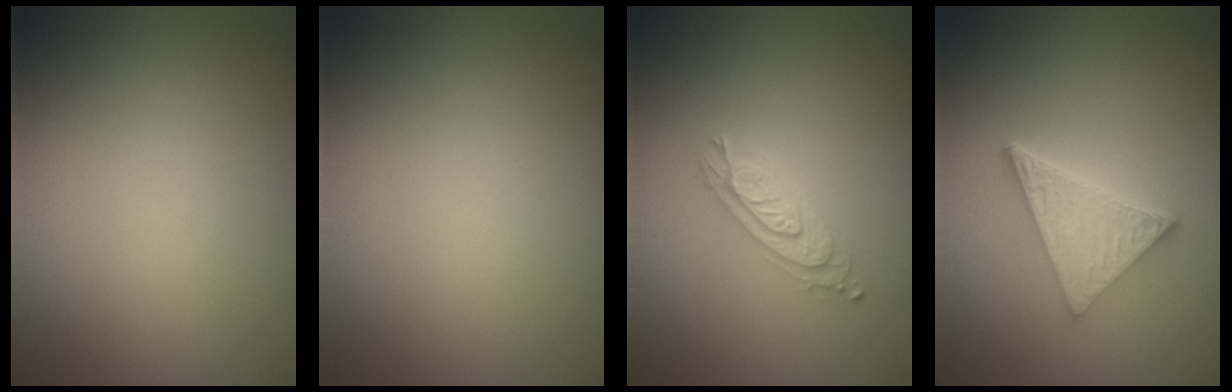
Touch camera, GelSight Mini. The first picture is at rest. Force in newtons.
{"total": 0.0}
{"total": 2.4, "press": 2.2, "slide": 0.9}
{"total": 5.2, "press": 3.7, "slide": 3.6}